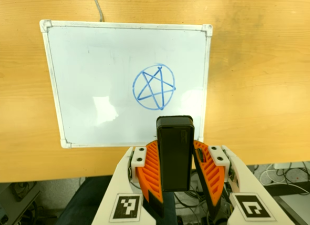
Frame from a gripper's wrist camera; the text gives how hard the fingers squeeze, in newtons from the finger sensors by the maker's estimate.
{"total": 5.0, "left": 4.6, "right": 5.4}